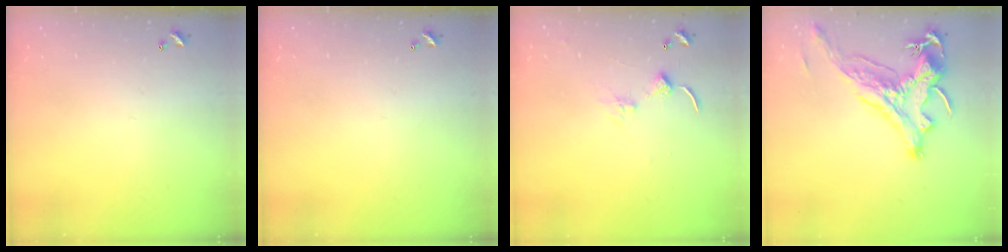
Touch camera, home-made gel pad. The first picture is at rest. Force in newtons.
{"total": 0.0}
{"total": 1.4, "press": 1.3, "slide": 0.3}
{"total": 2.9, "press": 2.5, "slide": 1.3}